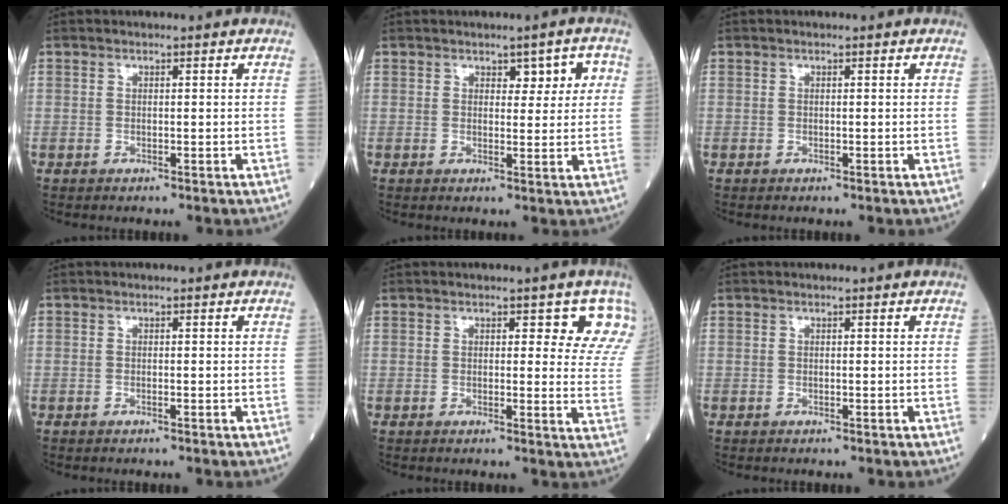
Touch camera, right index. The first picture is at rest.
{"total": 4.0, "force": [1.6, 2.1, 3.1], "torque": [-0.029, 0.014, 0.021]}
{"total": 0.0}
{"total": 0.0}
{"total": 6.2, "force": [4.3, 2.6, 3.5], "torque": [-0.020, -0.013, 0.026]}
{"total": 0.0}